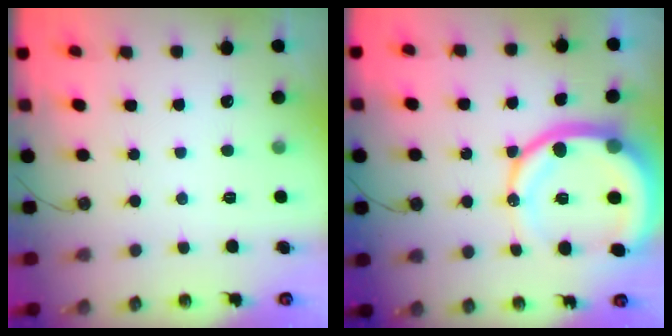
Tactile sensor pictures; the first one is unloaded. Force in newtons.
{"total": 18.5, "press": 18.4, "slide": 2.4}